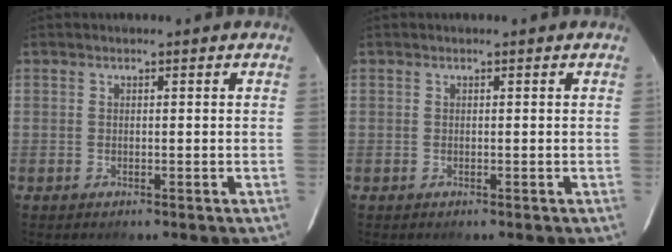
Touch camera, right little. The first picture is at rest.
{"total": 0.0}